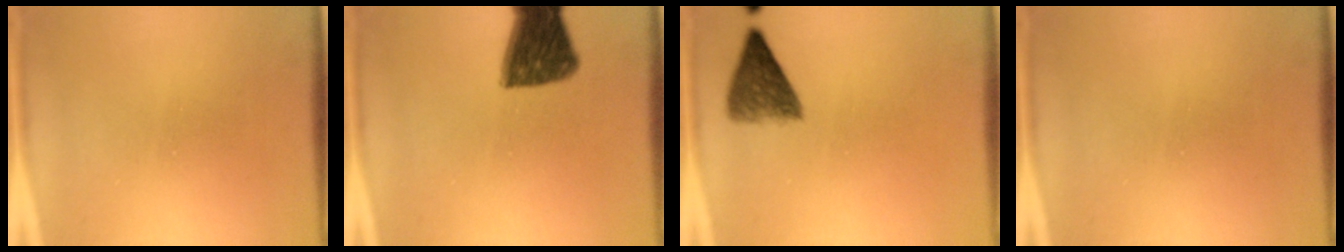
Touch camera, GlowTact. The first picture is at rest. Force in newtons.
{"total": 12.2}
{"total": 5.2}
{"total": 0.0}